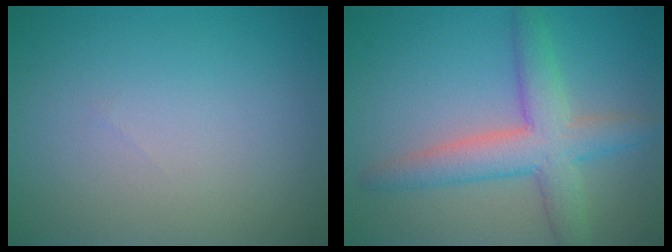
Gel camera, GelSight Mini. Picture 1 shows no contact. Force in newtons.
{"total": 5.5, "press": 5.5, "slide": 0.3}